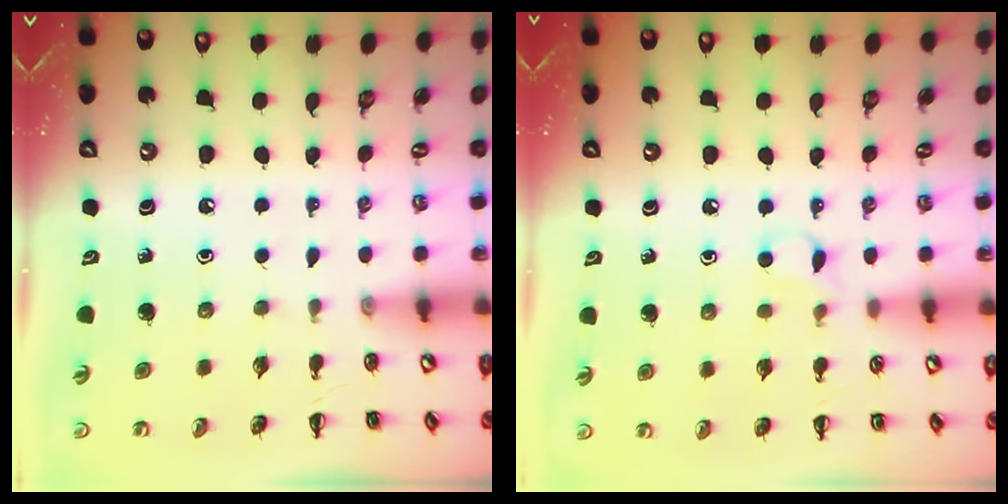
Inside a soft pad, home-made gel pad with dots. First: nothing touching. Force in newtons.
{"total": 3.8, "press": 3.7, "slide": 1.0}